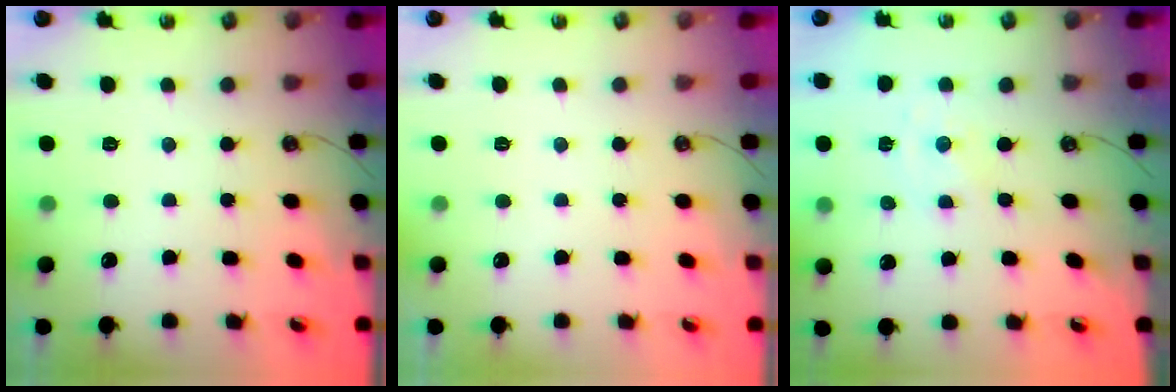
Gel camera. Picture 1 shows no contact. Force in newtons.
{"total": 0.0}
{"total": 0.0}